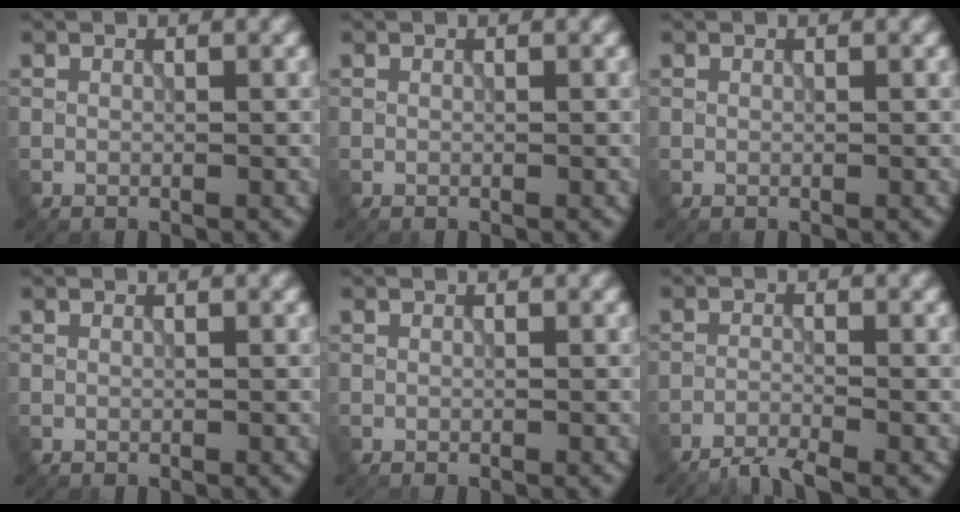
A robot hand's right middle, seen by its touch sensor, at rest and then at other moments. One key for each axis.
{"total": 0.0}
{"total": 0.0}
{"total": 0.0}
{"total": 0.0}
{"total": 2.9, "fx": -2.6, "fy": 0.2, "fz": 1.3, "tx": -0.021, "ty": -0.002, "tz": -0.057}